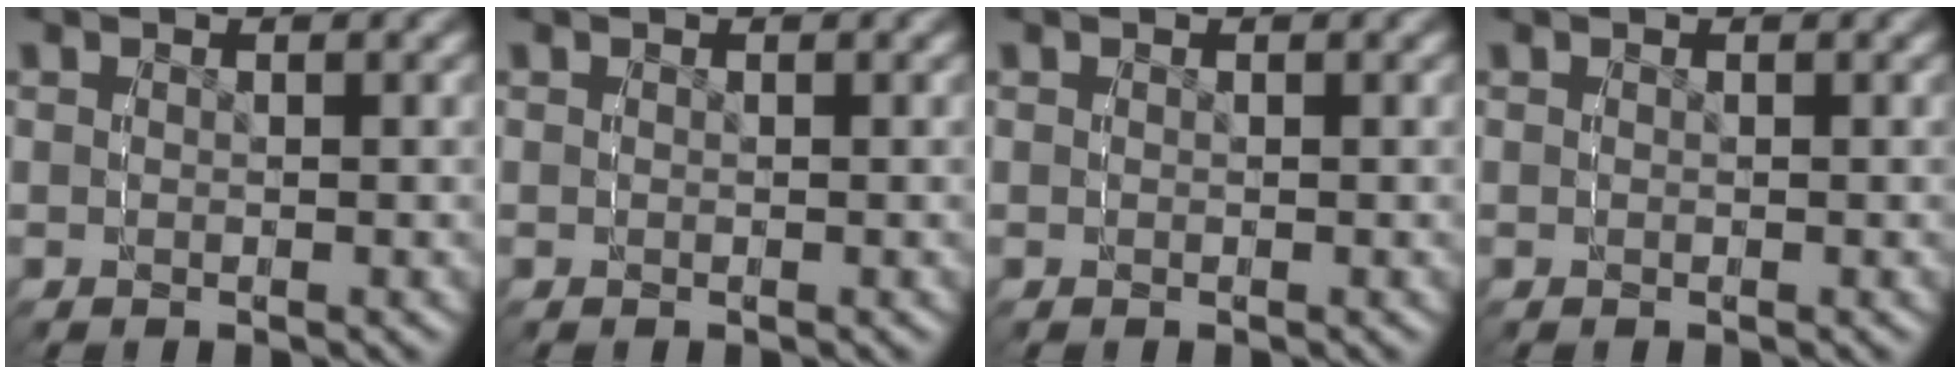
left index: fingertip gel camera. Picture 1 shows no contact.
{"total": 0.0}
{"total": 0.0}
{"total": 0.0}